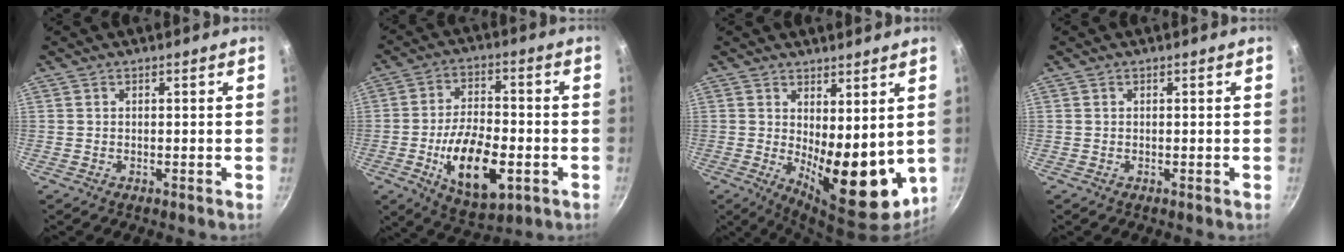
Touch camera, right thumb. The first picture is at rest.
{"total": 15.8, "force": [-4.4, 7.8, 13.0], "torque": [-0.205, 0.016, -0.067]}
{"total": 13.9, "force": [1.1, 6.1, 12.4], "torque": [-0.143, -0.035, 0.032]}
{"total": 0.0}